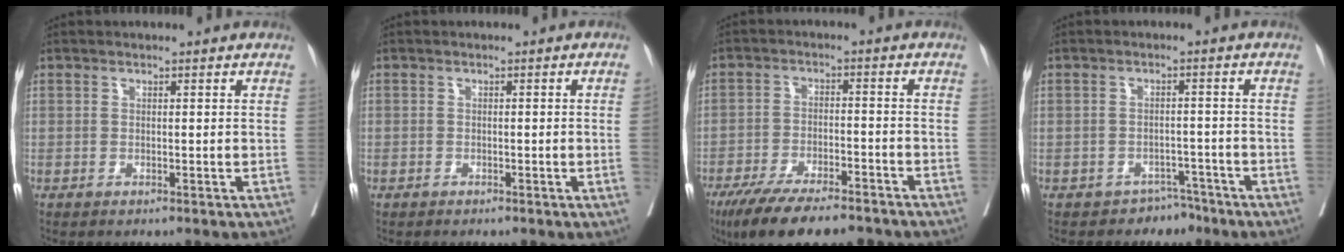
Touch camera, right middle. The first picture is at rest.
{"total": 1.1, "force": [-0.1, -0.7, 0.8], "torque": [-0.013, 0.002, -0.002]}
{"total": 14.2, "force": [-11.3, 3.0, 8.0], "torque": [-0.132, -0.020, -0.179]}
{"total": 2.7, "force": [-2.3, 1.4, -0.4], "torque": [0.009, 0.008, -0.033]}